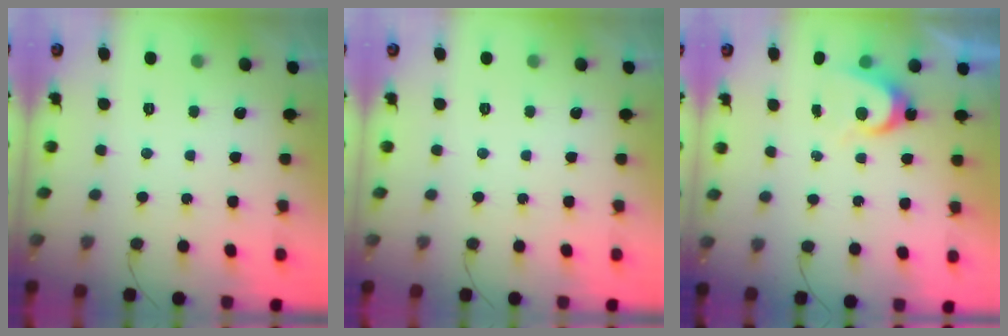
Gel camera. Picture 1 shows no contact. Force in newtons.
{"total": 0.0}
{"total": 4.8, "press": 4.8, "slide": 0.4}